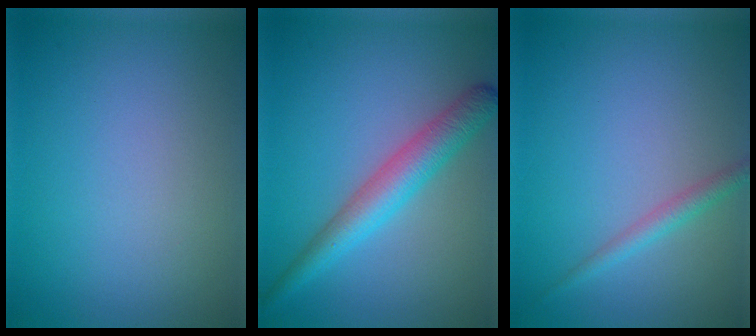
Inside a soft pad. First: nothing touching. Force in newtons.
{"total": 4.3, "press": 4.3, "slide": 0.1}
{"total": 1.7, "press": 1.7, "slide": 0.1}